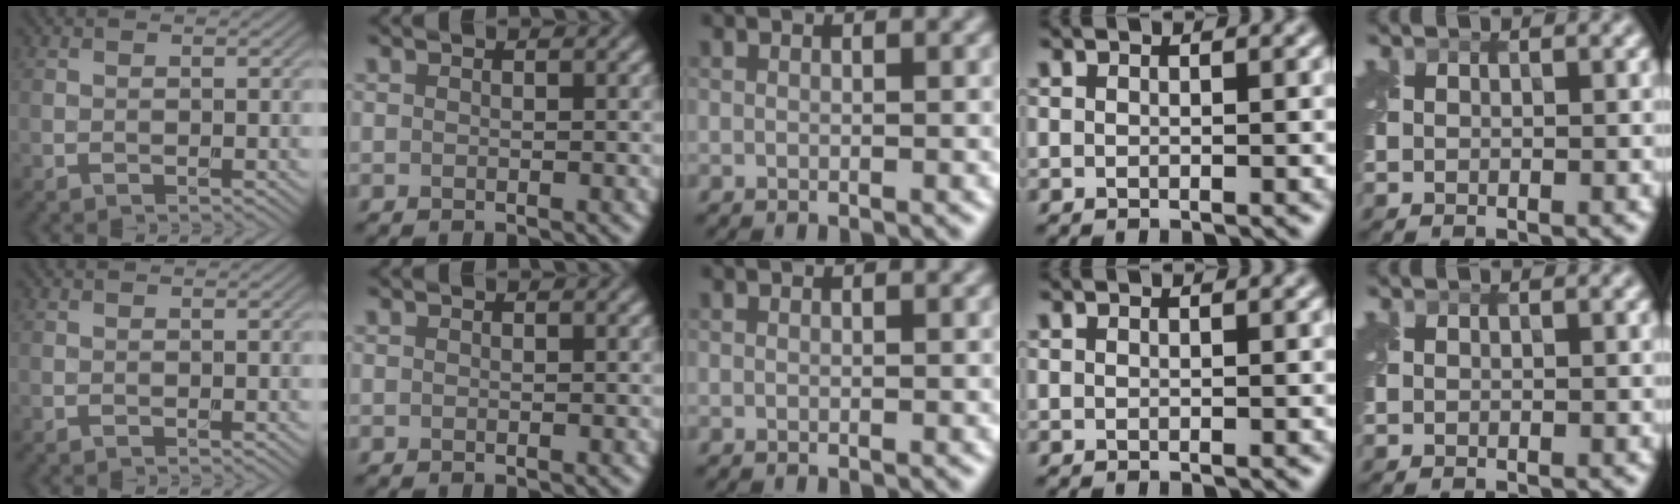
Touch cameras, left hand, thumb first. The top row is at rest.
{}